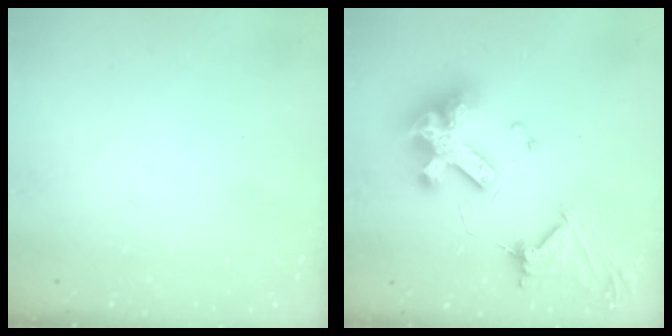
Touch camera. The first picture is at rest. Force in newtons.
{"total": 17.9, "press": 17.8, "slide": 1.9}